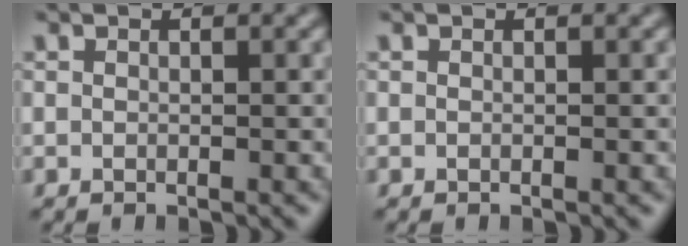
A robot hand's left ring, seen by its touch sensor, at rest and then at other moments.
{"total": 0.0}